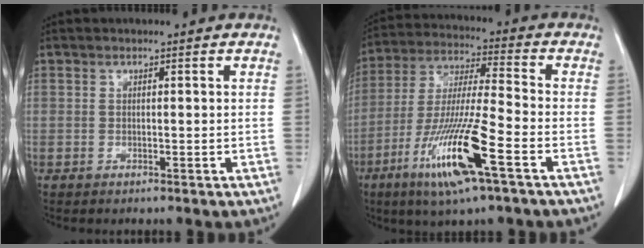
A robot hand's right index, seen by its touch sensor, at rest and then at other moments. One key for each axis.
{"total": 15.6, "fx": -7.2, "fy": 0.6, "fz": 13.8, "tx": -0.281, "ty": -0.025, "tz": -0.134}